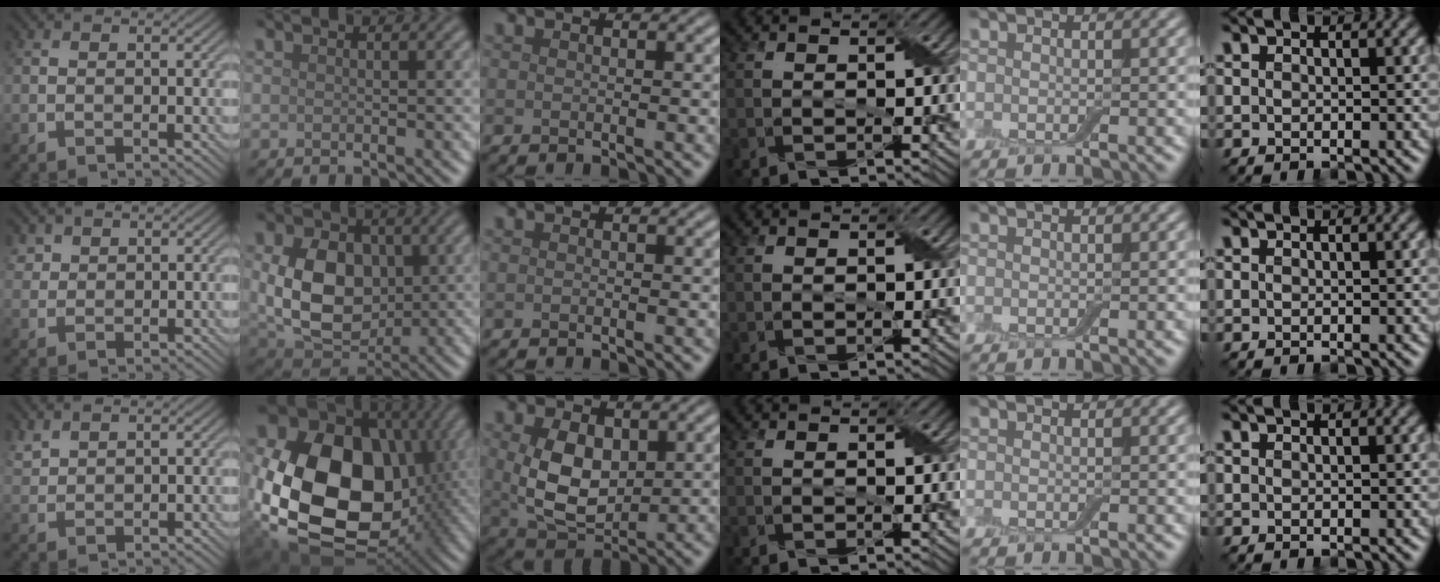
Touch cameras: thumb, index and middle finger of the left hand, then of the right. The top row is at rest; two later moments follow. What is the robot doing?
{"motion": "fold", "object": "aluminum foil"}